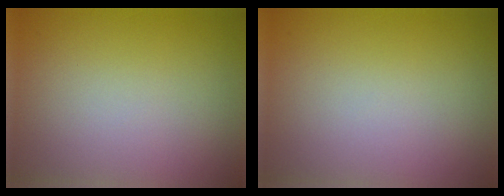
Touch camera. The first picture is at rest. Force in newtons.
{"total": 0.0}